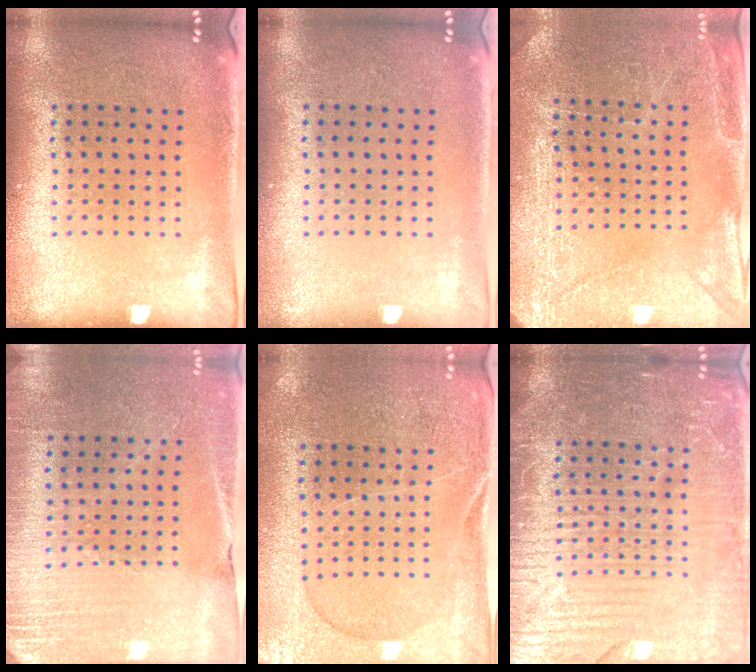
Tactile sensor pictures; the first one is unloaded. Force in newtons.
{"total": 0.0}
{"total": 2.8, "press": 2.8, "slide": 0.4}
{"total": 2.8, "press": 2.8, "slide": 0.2}
{"total": 0.8, "press": 0.6, "slide": 0.5}
{"total": 7.2, "press": 7.2, "slide": 0.9}